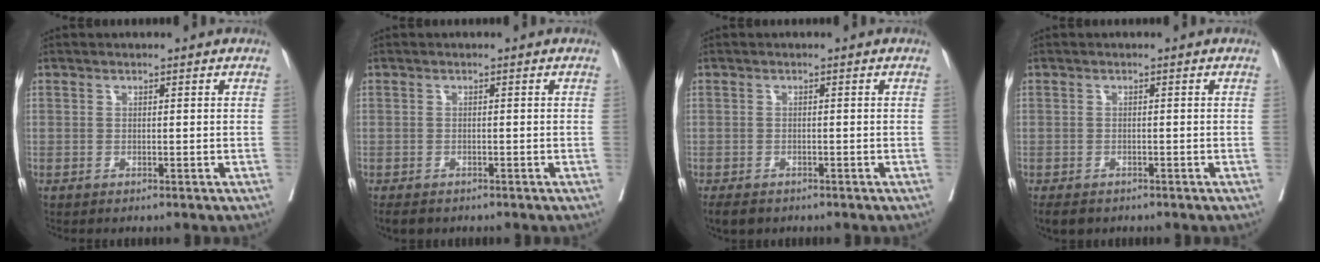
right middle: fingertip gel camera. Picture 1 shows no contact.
{"total": 2.7, "force": [-2.2, 1.2, 1.0], "torque": [-0.017, -0.005, -0.031]}
{"total": 3.2, "force": [-2.5, 1.6, 1.3], "torque": [-0.019, -0.005, -0.037]}
{"total": 3.5, "force": [-2.8, 1.8, 1.4], "torque": [-0.019, -0.006, -0.039]}